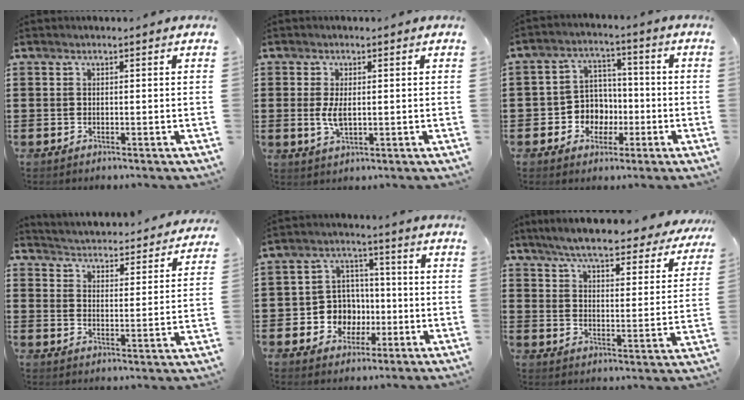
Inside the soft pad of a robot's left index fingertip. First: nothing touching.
{"total": 3.7, "force": [0.2, 1.7, 3.3], "torque": [-0.079, -0.002, -0.002]}
{"total": 5.9, "force": [-1.5, 5.5, 1.5], "torque": [-0.045, 0.015, -0.027]}
{"total": 3.6, "force": [3.6, -0.4, -0.3], "torque": [-0.019, -0.038, 0.055]}
{"total": 7.3, "force": [-1.4, 6.8, 2.2], "torque": [-0.068, 0.018, -0.019]}
{"total": 6.8, "force": [6.3, 0.3, 2.5], "torque": [-0.077, -0.040, 0.108]}